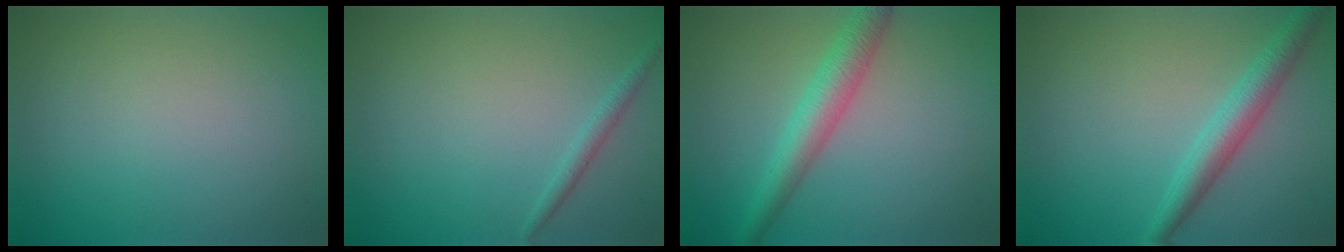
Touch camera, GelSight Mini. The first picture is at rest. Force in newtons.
{"total": 1.1, "press": 1.1, "slide": 0.1}
{"total": 3.9, "press": 3.9, "slide": 0.2}
{"total": 3.3, "press": 3.3, "slide": 0.0}